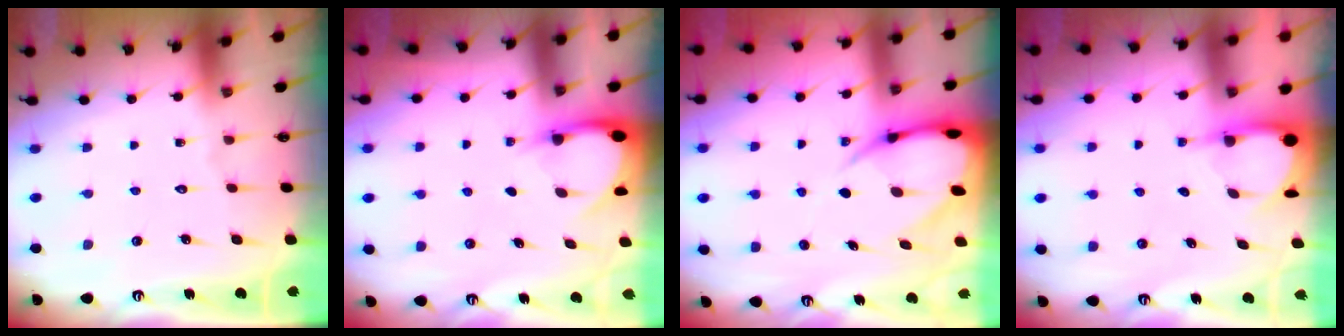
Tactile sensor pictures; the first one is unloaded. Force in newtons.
{"total": 4.0, "press": 4.0, "slide": 0.2}
{"total": 10.0, "press": 10.0, "slide": 1.1}
{"total": 3.9, "press": 3.9, "slide": 0.2}